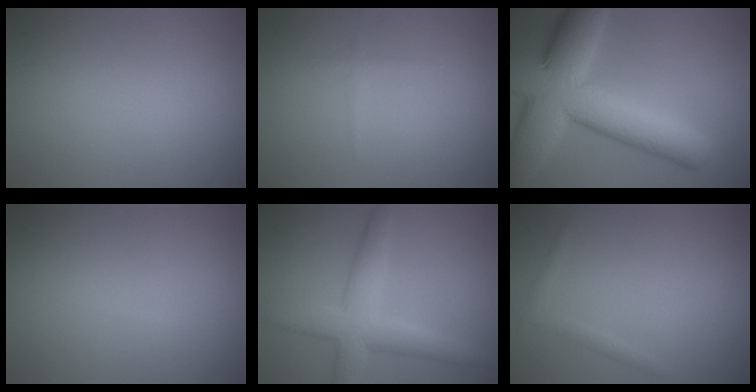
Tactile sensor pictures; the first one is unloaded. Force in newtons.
{"total": 0.6, "press": 0.6, "slide": 0.1}
{"total": 12.0, "press": 12.0, "slide": 0.4}
{"total": 0.0}
{"total": 5.0, "press": 5.0, "slide": 0.3}
{"total": 1.0, "press": 1.0, "slide": 0.0}